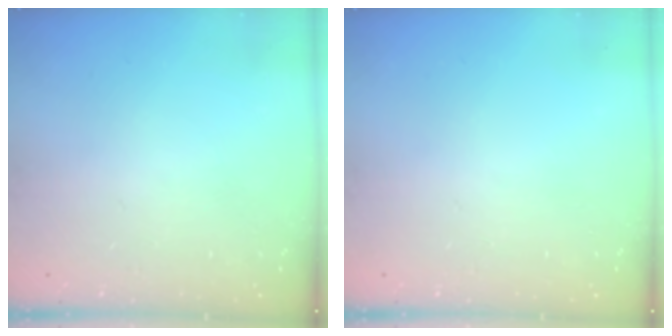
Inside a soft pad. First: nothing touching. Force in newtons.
{"total": 0.0}